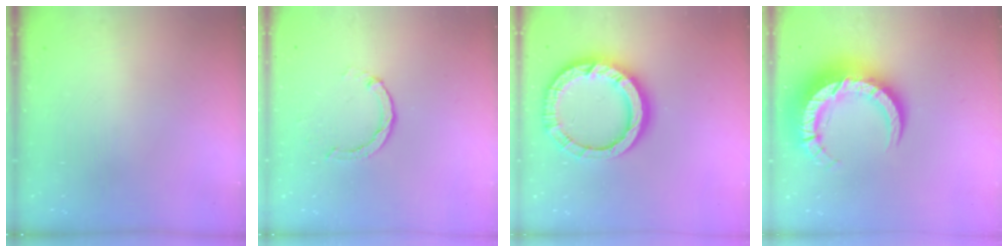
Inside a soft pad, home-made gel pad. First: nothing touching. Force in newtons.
{"total": 1.8, "press": 1.8, "slide": 0.2}
{"total": 15.9, "press": 15.8, "slide": 2.2}
{"total": 15.2, "press": 15.1, "slide": 1.6}